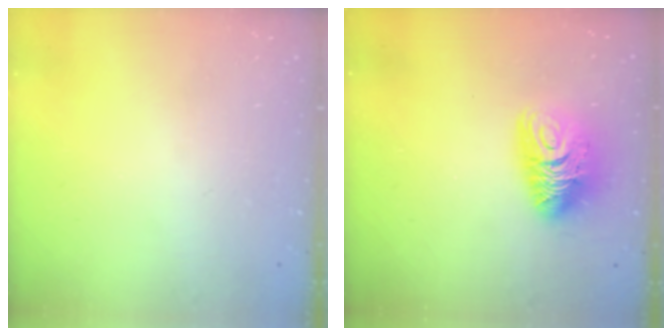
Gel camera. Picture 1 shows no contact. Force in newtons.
{"total": 10.7, "press": 10.6, "slide": 1.1}